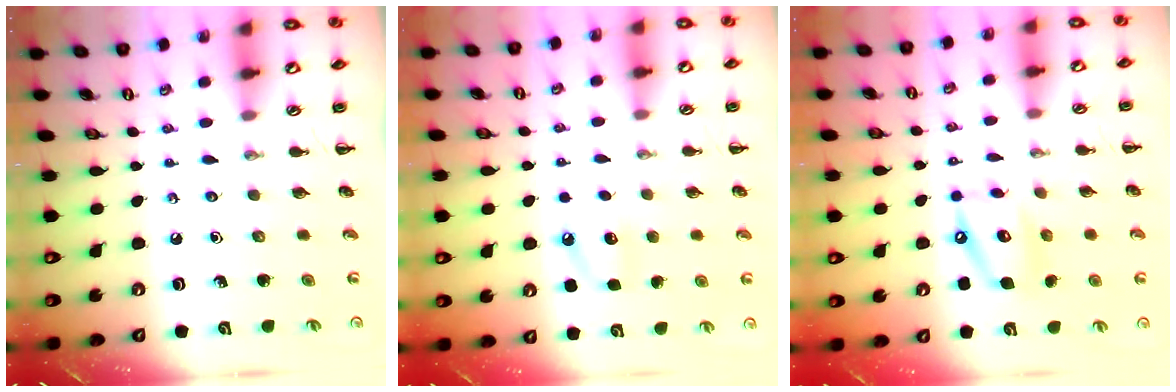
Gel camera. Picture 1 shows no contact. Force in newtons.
{"total": 6.5, "press": 6.2, "slide": 1.9}
{"total": 11.5, "press": 11.2, "slide": 2.7}